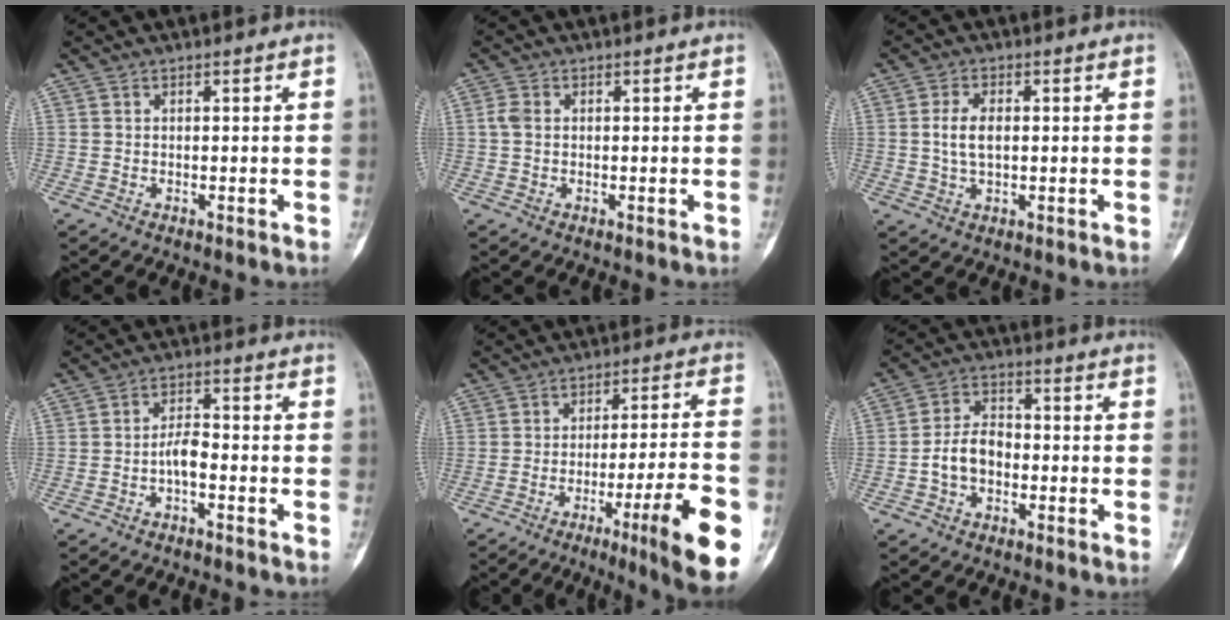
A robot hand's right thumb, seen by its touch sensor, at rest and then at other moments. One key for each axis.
{"total": 2.2, "fx": 0.1, "fy": 1.5, "fz": 1.5, "tx": -0.040, "ty": 0.003, "tz": 0.000}
{"total": 5.0, "fx": 0.3, "fy": 2.7, "fz": 4.2, "tx": -0.088, "ty": 0.003, "tz": 0.007}
{"total": 3.8, "fx": -1.5, "fy": 1.4, "fz": 3.1, "tx": -0.051, "ty": 0.022, "tz": -0.032}
{"total": 17.8, "fx": -7.5, "fy": 1.9, "fz": 16.0, "tx": -0.197, "ty": 0.019, "tz": -0.104}
{"total": 7.0, "fx": -1.8, "fy": 4.8, "fz": 4.7, "tx": -0.078, "ty": 0.029, "tz": -0.042}